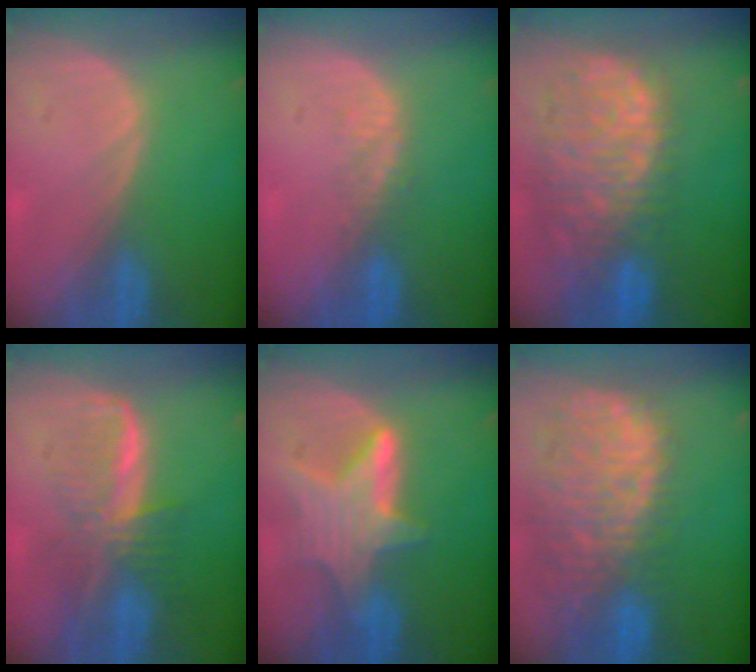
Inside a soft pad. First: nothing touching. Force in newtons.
{"total": 2.5, "press": 1.9, "slide": 1.7}
{"total": 12.9, "press": 10.6, "slide": 7.2}
{"total": 7.3, "press": 6.6, "slide": 3.1}
{"total": 6.9, "press": 6.7, "slide": 1.7}
{"total": 13.8, "press": 11.3, "slide": 7.9}